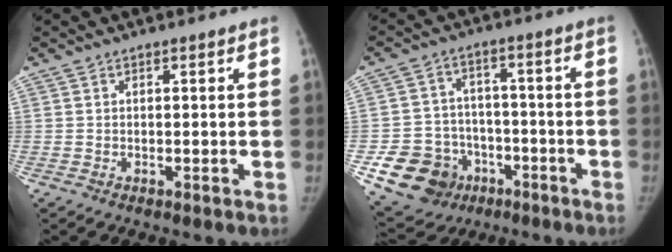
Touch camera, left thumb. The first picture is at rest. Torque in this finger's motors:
{"motor_torque": [-0.75, 1.88, 0.30, -0.18, 0.20]}